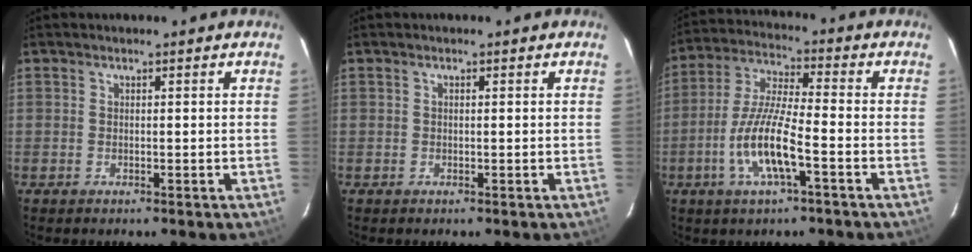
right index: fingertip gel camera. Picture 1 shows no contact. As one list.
[{"total": 0.0}, {"total": 11.3, "force": [-4.3, 1.9, 10.3], "torque": [-0.219, -0.006, -0.084]}]